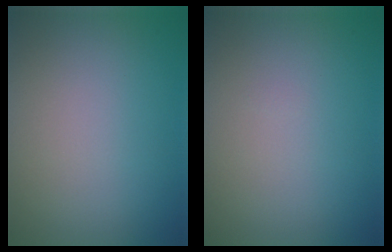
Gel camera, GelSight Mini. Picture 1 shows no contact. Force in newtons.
{"total": 0.0}